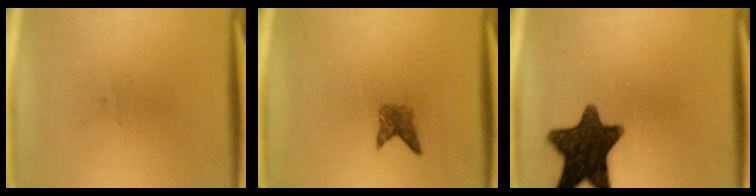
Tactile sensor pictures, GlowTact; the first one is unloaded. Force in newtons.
{"total": 2.1}
{"total": 13.6}